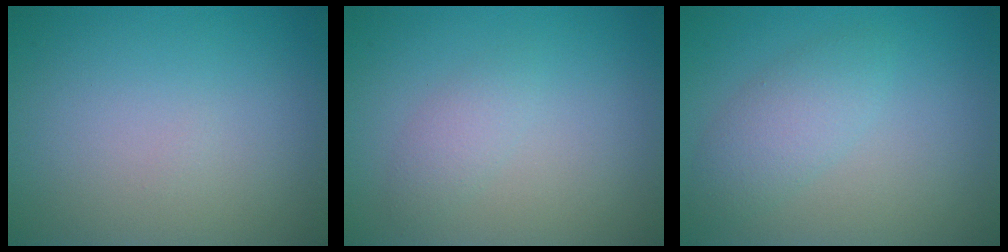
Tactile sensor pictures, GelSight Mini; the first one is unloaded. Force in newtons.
{"total": 1.4, "press": 1.4, "slide": 0.1}
{"total": 2.7, "press": 2.7, "slide": 0.1}